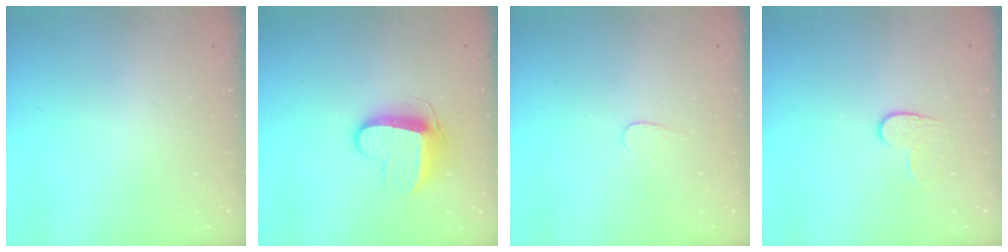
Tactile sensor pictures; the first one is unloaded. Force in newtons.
{"total": 9.9, "press": 9.9, "slide": 0.3}
{"total": 3.3, "press": 3.3, "slide": 0.3}
{"total": 6.8, "press": 6.8, "slide": 0.6}